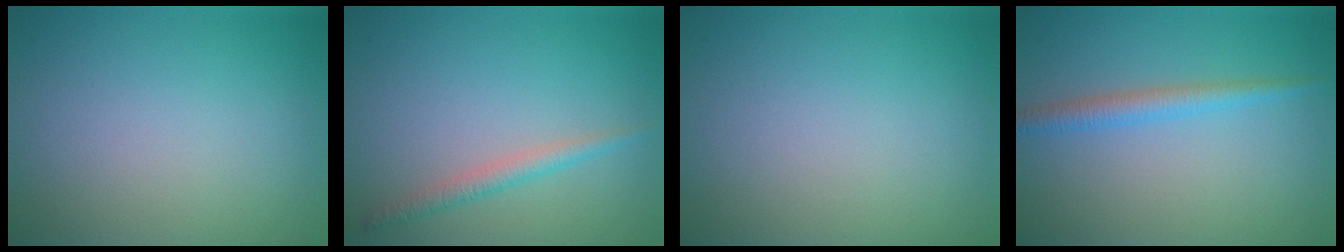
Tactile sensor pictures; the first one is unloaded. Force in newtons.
{"total": 1.8, "press": 1.8, "slide": 0.1}
{"total": 0.0}
{"total": 2.1, "press": 2.1, "slide": 0.1}